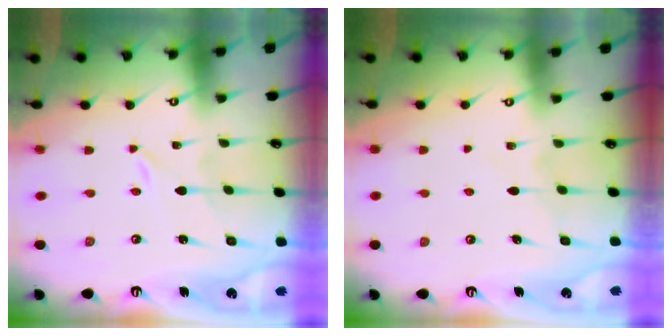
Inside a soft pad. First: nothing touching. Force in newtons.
{"total": 6.2, "press": 6.1, "slide": 0.6}